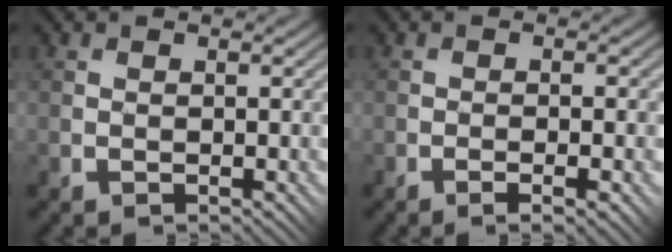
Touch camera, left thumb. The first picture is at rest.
{"total": 3.0, "force": [-1.5, 0.3, 2.6], "torque": [-0.037, 0.007, -0.018]}